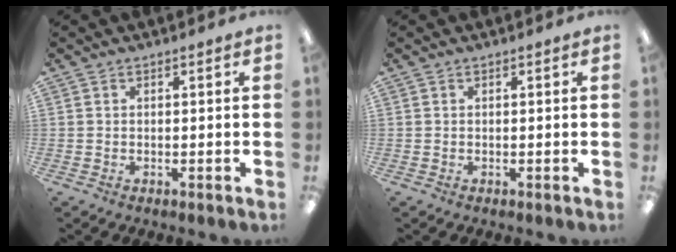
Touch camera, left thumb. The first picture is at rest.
{"total": 0.0}